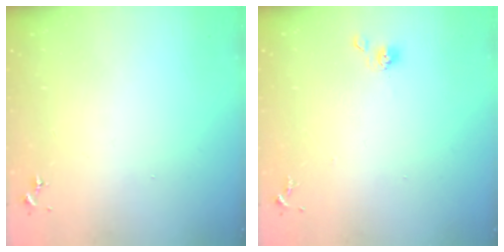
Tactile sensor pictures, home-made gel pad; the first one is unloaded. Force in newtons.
{"total": 5.5, "press": 5.4, "slide": 0.9}